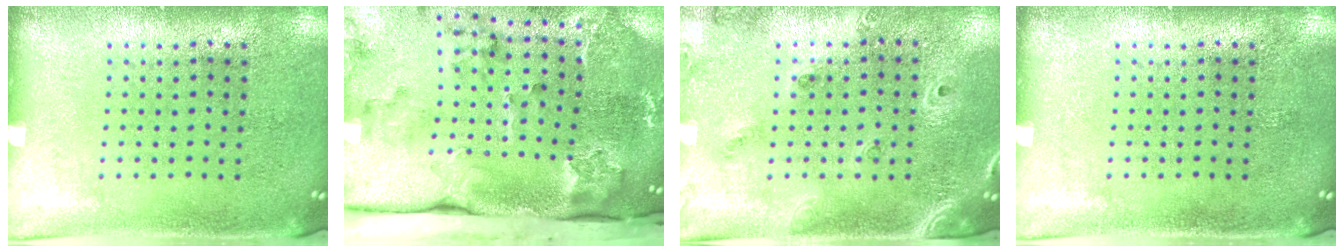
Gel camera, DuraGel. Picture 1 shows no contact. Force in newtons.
{"total": 3.5, "press": 2.6, "slide": 2.4}
{"total": 1.5, "press": 1.4, "slide": 0.6}
{"total": 0.0}